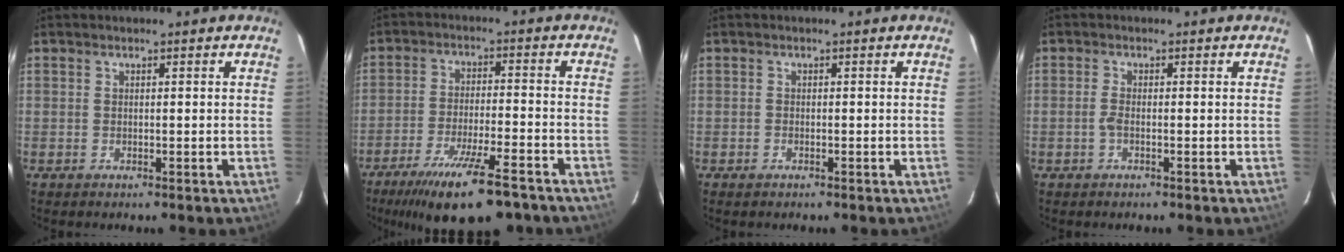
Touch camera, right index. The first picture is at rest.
{"total": 16.0, "force": [-11.9, 3.4, 10.1], "torque": [-0.195, -0.032, -0.187]}
{"total": 0.8, "force": [-0.6, 0.4, 0.2], "torque": [-0.005, 0.000, -0.011]}
{"total": 0.7, "force": [-0.3, 0.4, 0.5], "torque": [-0.011, 0.002, -0.008]}